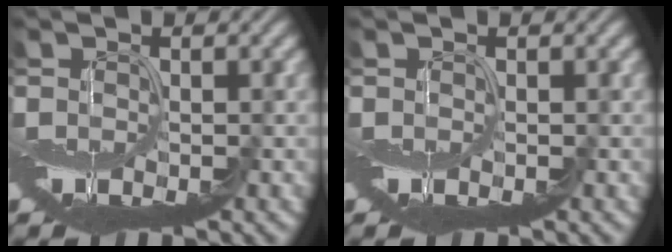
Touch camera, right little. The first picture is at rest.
{"total": 0.0}